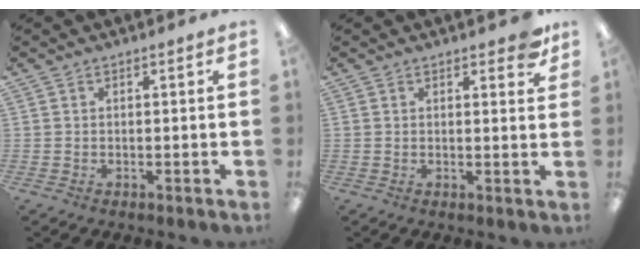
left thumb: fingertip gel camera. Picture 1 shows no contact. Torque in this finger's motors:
{"motor_torque": [0.81, 0.26, 1.17, -0.22, 0.08]}